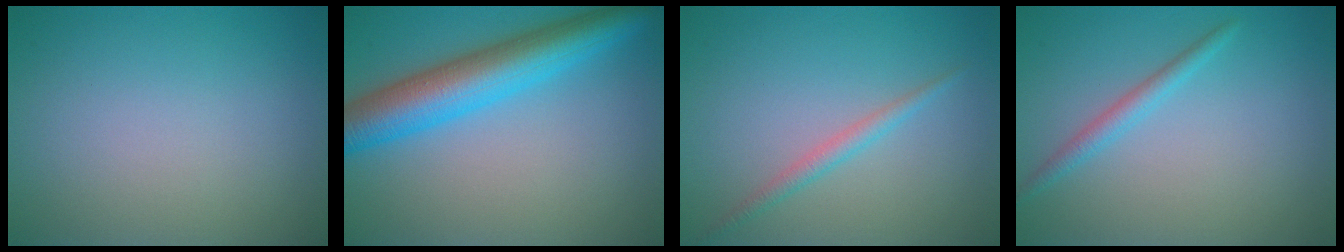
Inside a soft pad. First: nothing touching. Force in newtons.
{"total": 7.6, "press": 7.6, "slide": 0.3}
{"total": 1.5, "press": 1.5, "slide": 0.1}
{"total": 1.7, "press": 1.7, "slide": 0.1}